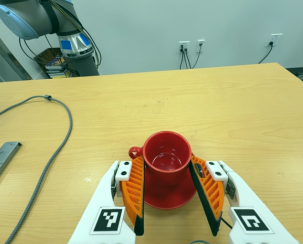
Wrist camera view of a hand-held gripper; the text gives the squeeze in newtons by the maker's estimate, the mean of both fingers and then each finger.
{"total": 2.7, "left": 2.1, "right": 3.2}